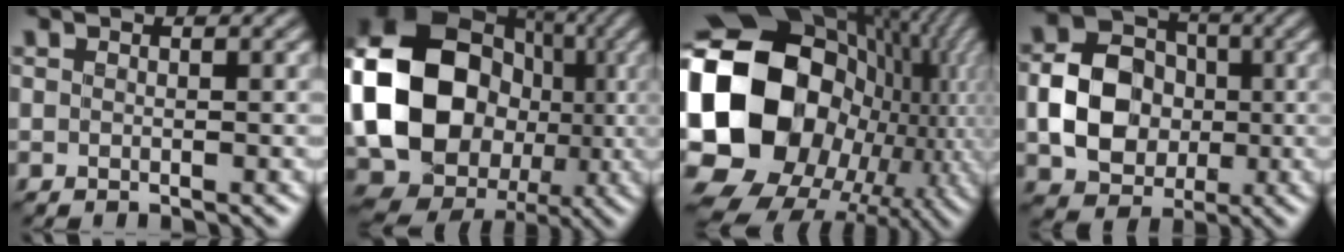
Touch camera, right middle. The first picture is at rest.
{"total": 19.9, "force": [-1.0, 17.1, 10.1], "torque": [-0.193, -0.020, -0.036]}
{"total": 21.3, "force": [-1.9, 17.4, 12.2], "torque": [-0.257, 0.002, -0.037]}
{"total": 7.0, "force": [-0.8, 5.7, 4.0], "torque": [-0.066, 0.005, -0.022]}